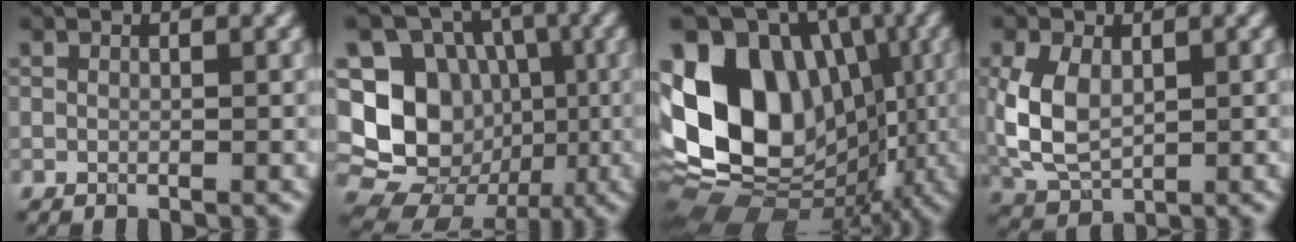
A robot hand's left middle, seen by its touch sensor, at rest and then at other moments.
{"total": 15.1, "force": [-0.6, 13.8, 6.2], "torque": [-0.143, 0.027, -0.024]}
{"total": 14.8, "force": [0.1, 11.1, 9.7], "torque": [-0.172, 0.014, -0.021]}
{"total": 5.1, "force": [0.6, 3.4, 3.8], "torque": [-0.094, 0.001, 0.017]}